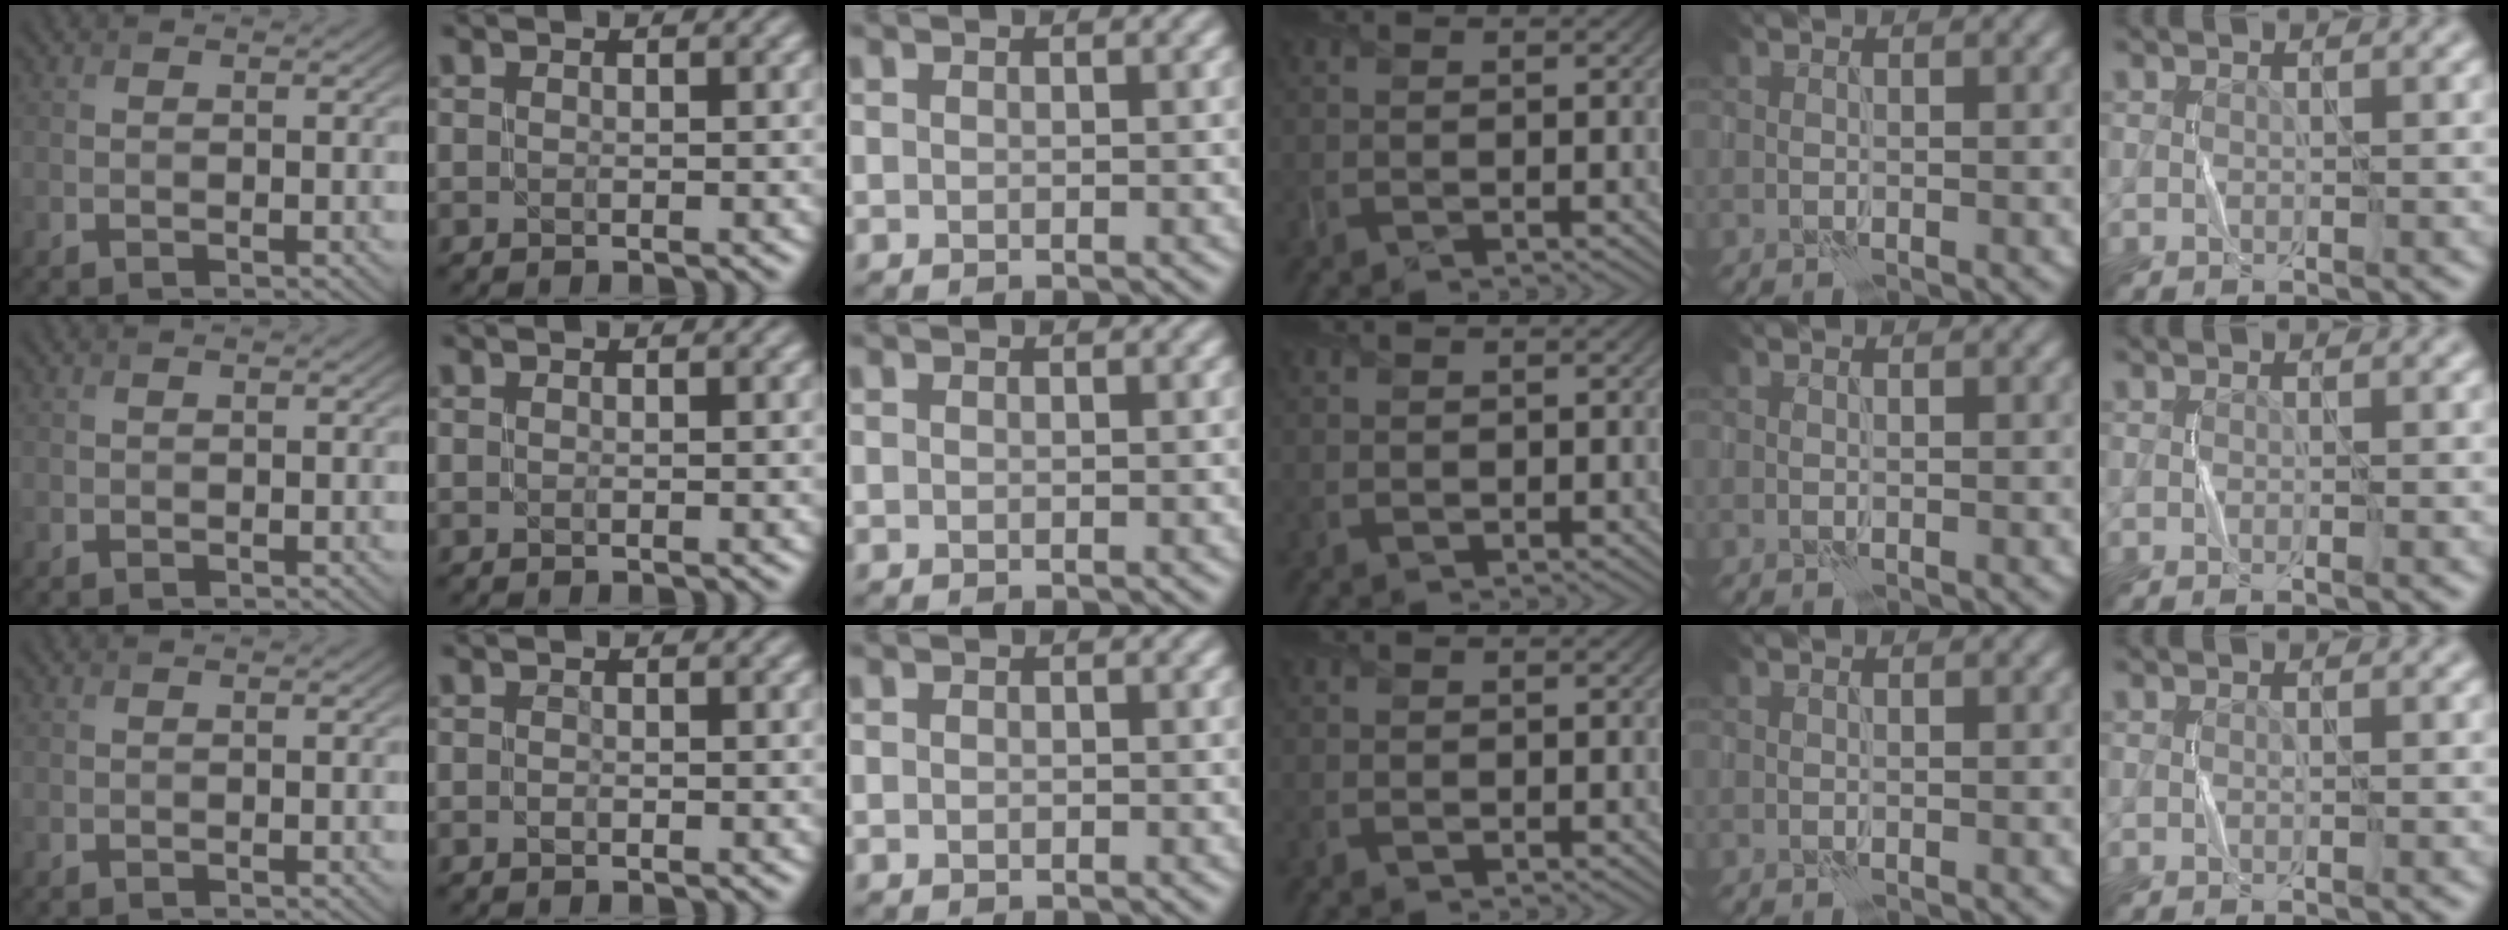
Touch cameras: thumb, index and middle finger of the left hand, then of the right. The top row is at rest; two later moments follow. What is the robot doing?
{"motion": "fold", "object": "shorts"}